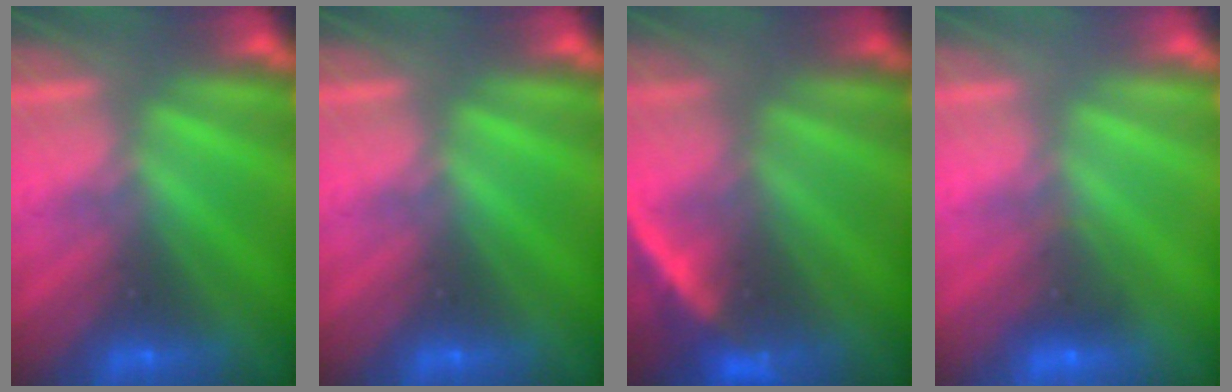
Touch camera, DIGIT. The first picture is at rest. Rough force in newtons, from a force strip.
{"total": 0.0}
{"total": 2.2}
{"total": 1.8}